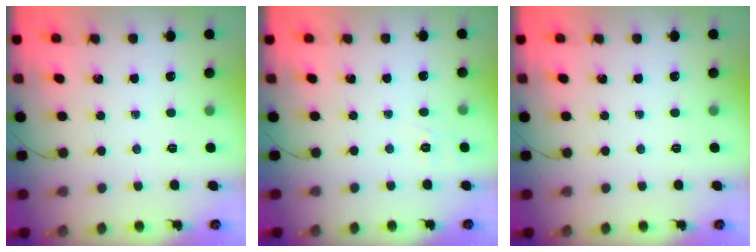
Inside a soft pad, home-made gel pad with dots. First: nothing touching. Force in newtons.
{"total": 4.3, "press": 4.1, "slide": 1.5}
{"total": 0.0}